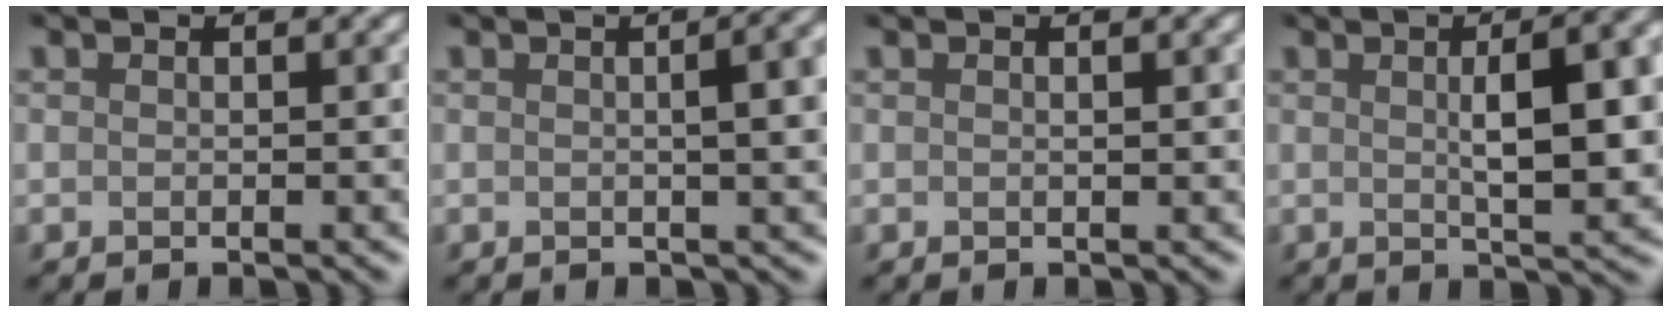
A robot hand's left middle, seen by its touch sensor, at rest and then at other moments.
{"total": 4.5, "force": [0.3, 1.4, 4.3], "torque": [-0.021, 0.018, -0.001]}
{"total": 0.5, "force": [0.2, -0.4, 0.2], "torque": [0.000, -0.003, 0.001]}
{"total": 7.3, "force": [0.6, 1.4, 7.2], "torque": [-0.091, 0.007, 0.013]}